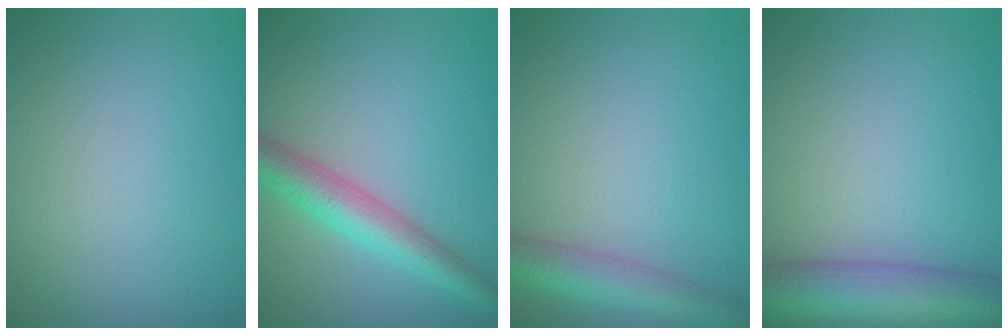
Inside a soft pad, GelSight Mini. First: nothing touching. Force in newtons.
{"total": 4.5, "press": 4.5, "slide": 0.2}
{"total": 4.0, "press": 4.0, "slide": 0.2}
{"total": 7.5, "press": 7.5, "slide": 0.2}